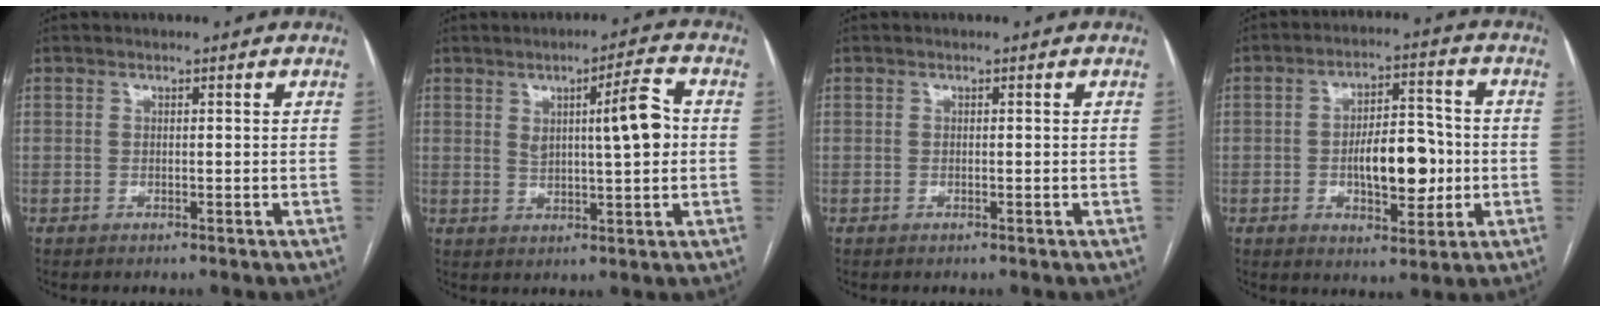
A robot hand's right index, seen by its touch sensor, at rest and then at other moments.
{"total": 7.6, "force": [1.5, 1.0, 7.4], "torque": [-0.114, 0.008, 0.024]}
{"total": 0.0}
{"total": 10.4, "force": [-1.4, 4.4, 9.3], "torque": [-0.150, 0.015, -0.017]}